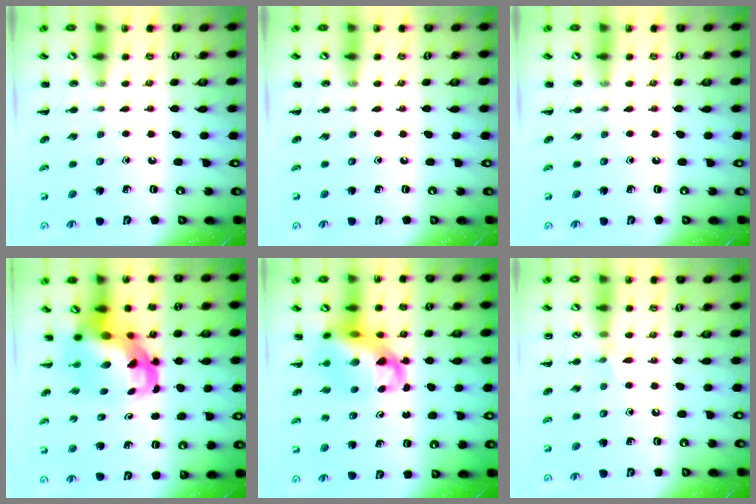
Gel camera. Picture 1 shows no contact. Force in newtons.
{"total": 0.0}
{"total": 0.0}
{"total": 7.7, "press": 7.3, "slide": 2.2}
{"total": 10.3, "press": 9.9, "slide": 2.8}
{"total": 4.4, "press": 4.2, "slide": 1.3}